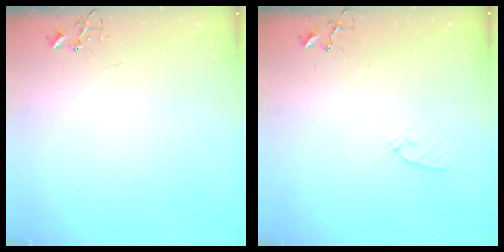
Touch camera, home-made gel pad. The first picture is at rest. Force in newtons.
{"total": 6.4, "press": 6.4, "slide": 0.6}